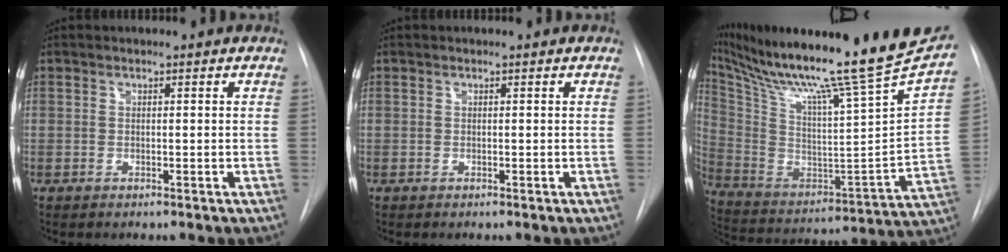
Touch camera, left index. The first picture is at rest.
{"total": 0.0}
{"total": 31.7, "force": [26.1, -0.3, 18.1], "torque": [-0.327, -0.074, 0.389]}